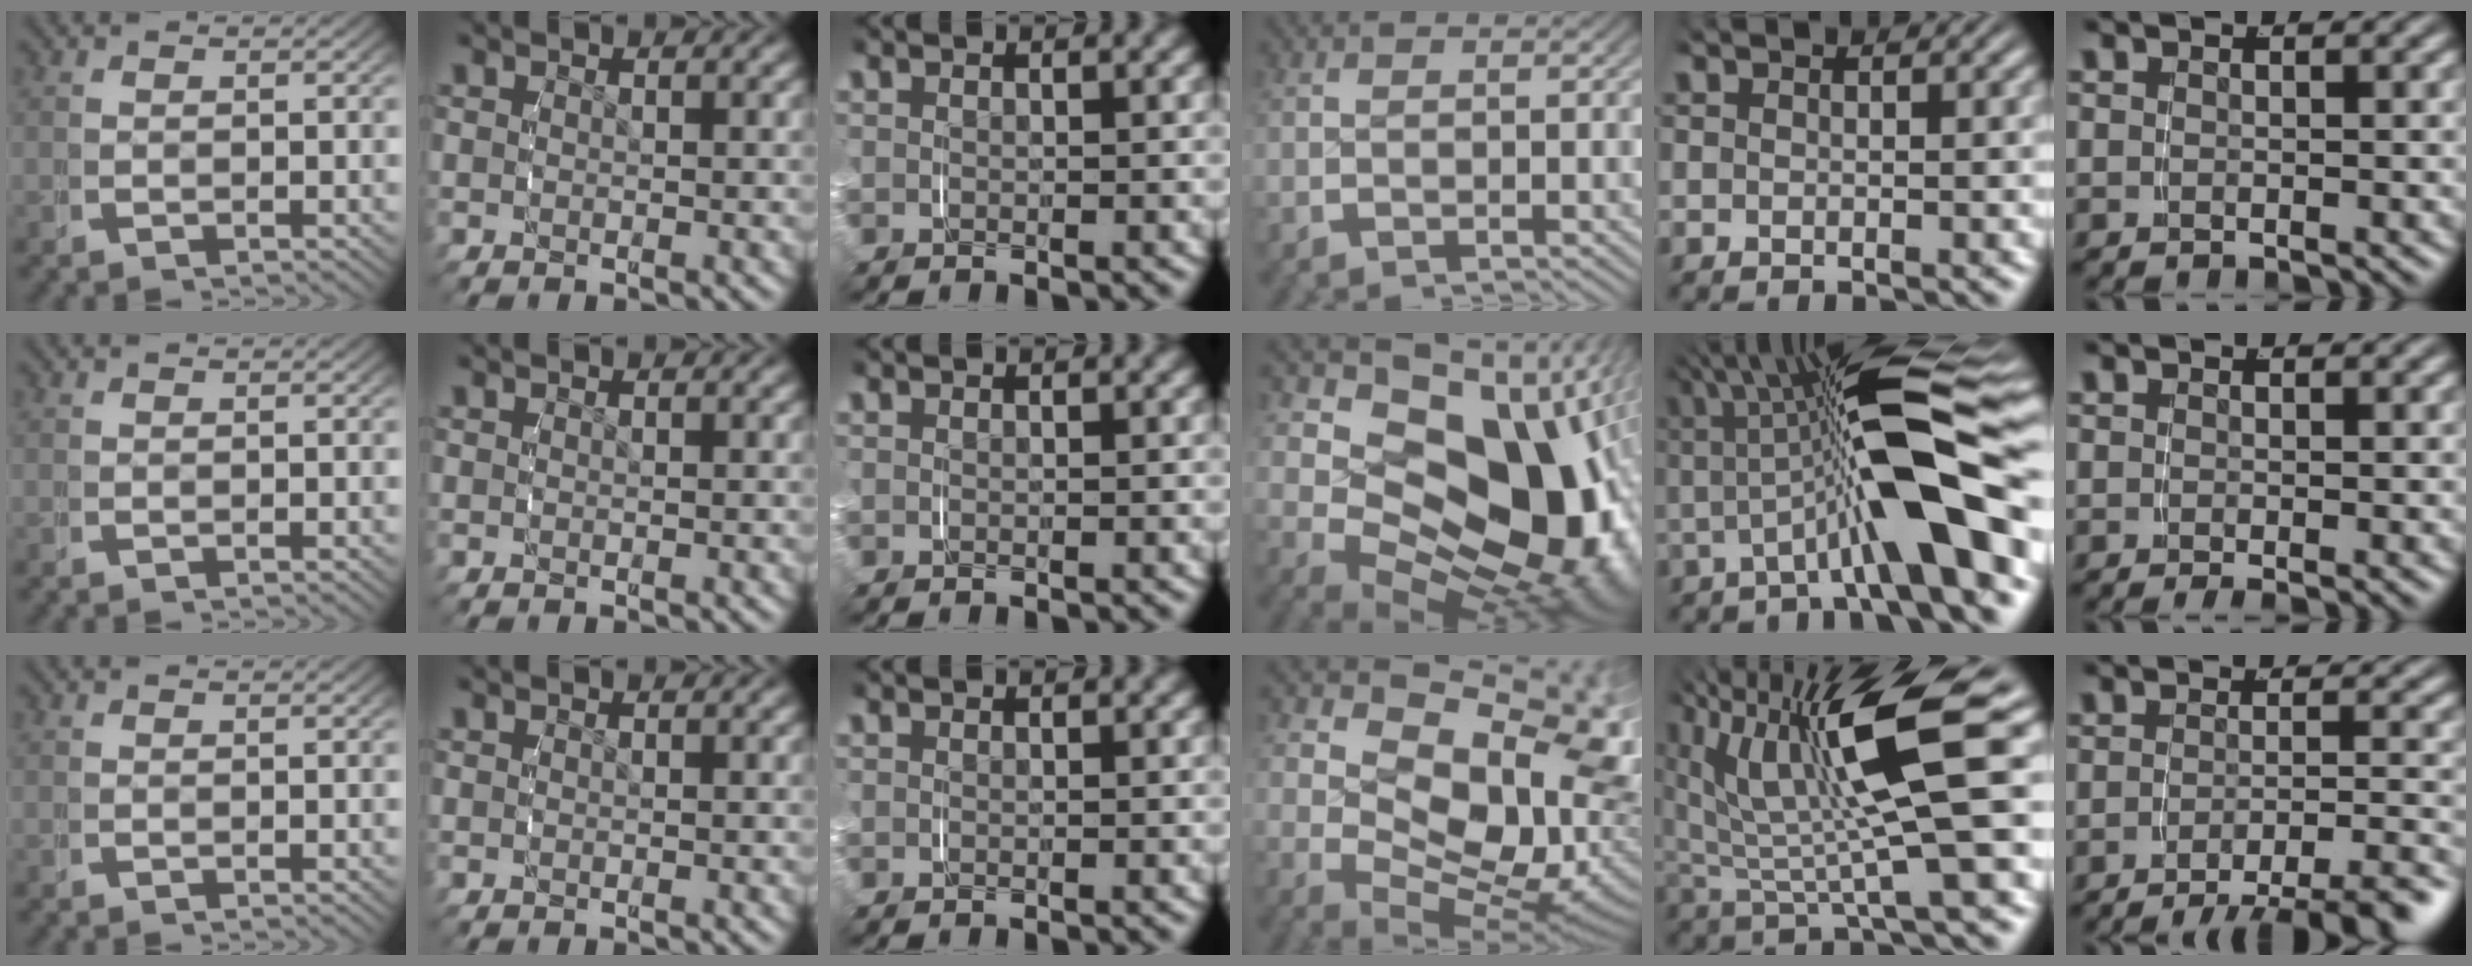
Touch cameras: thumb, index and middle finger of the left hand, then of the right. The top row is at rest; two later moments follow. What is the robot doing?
{"motion": "grasp_and_lifting", "object": "phone"}